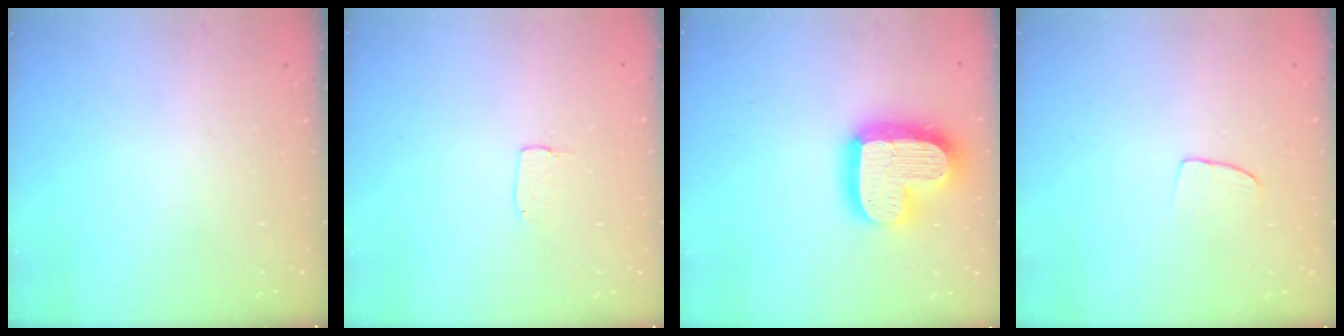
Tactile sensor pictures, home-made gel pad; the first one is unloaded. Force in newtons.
{"total": 2.9, "press": 2.9, "slide": 0.2}
{"total": 20.7, "press": 20.7, "slide": 1.7}
{"total": 5.9, "press": 5.9, "slide": 0.4}